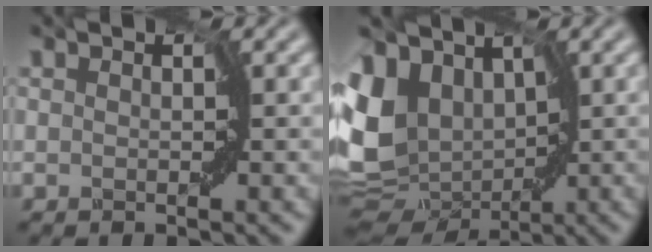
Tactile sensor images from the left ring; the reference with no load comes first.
{"total": 11.2, "force": [1.6, 8.7, 6.9], "torque": [-0.171, -0.010, 0.067]}